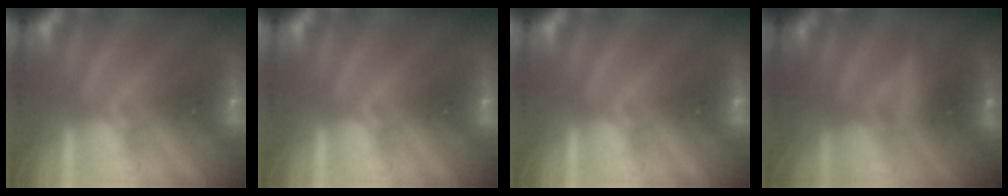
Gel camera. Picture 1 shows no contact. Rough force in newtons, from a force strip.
{"total": 0.0}
{"total": 0.0}
{"total": 2.4}